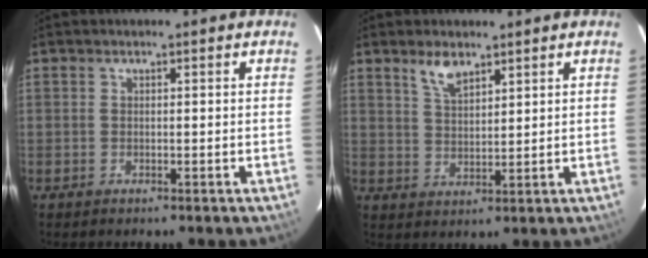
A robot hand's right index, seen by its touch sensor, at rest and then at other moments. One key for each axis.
{"total": 4.8, "fx": 3.4, "fy": 1.8, "fz": 2.7, "tx": -0.051, "ty": 0.002, "tz": 0.067}